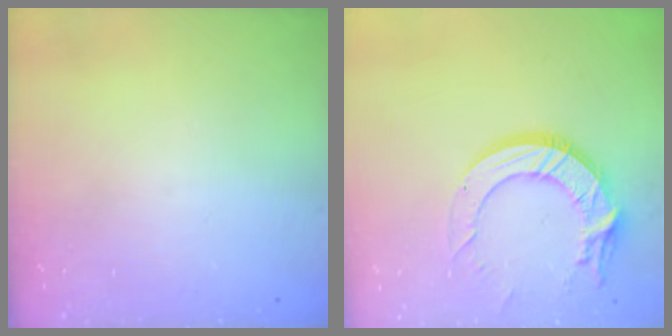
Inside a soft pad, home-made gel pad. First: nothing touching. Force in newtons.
{"total": 15.3, "press": 15.2, "slide": 1.5}